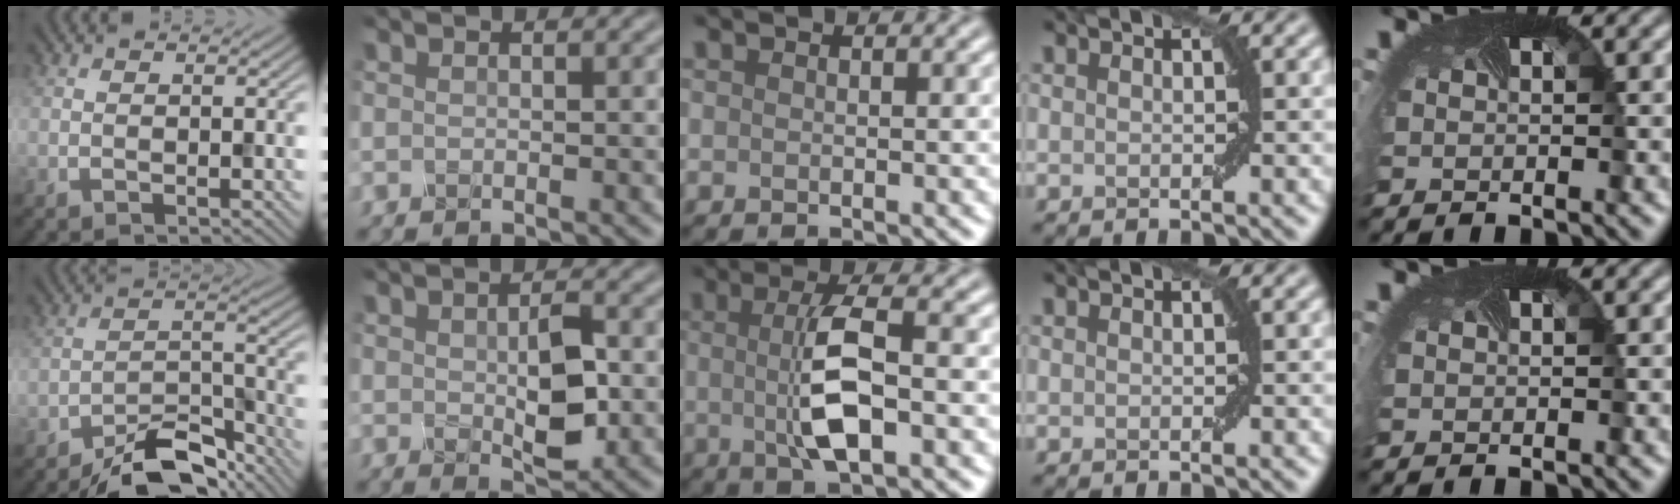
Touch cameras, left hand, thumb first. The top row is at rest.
{"thumb": {"total": 8.0, "force": [-6.5, 2.6, 3.9], "torque": [-0.060, 0.008, -0.120]}, "index": {"total": 3.5, "force": [-0.1, 1.6, 3.2], "torque": [-0.064, -0.004, 0.009]}, "middle": {"total": 5.3, "force": [-0.5, 1.4, 5.1], "torque": [-0.104, -0.001, -0.007]}}